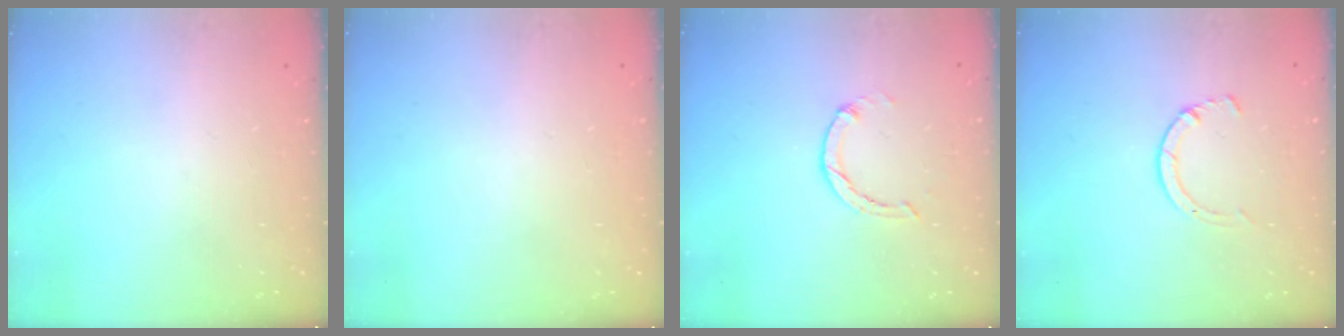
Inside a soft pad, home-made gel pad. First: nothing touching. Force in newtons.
{"total": 2.6, "press": 2.6, "slide": 0.2}
{"total": 1.0, "press": 0.9, "slide": 0.3}
{"total": 2.8, "press": 2.8, "slide": 0.4}